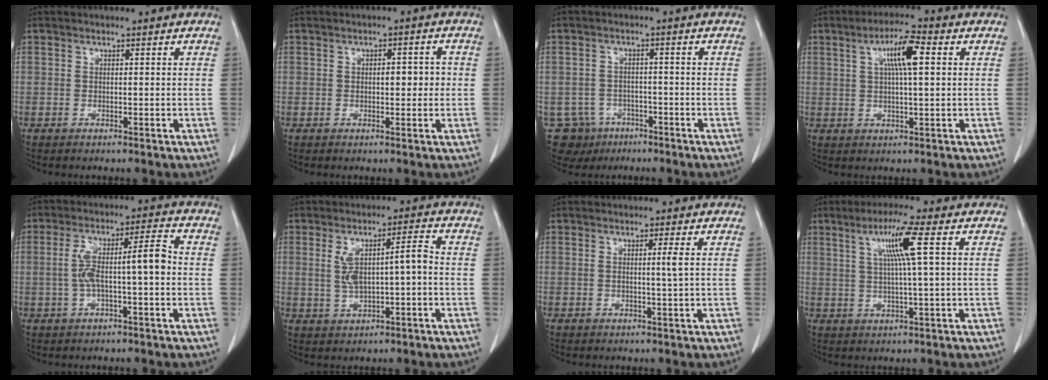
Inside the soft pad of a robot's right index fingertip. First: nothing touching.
{"total": 3.2, "force": [0.2, 1.5, 2.9], "torque": [-0.038, 0.009, 0.003]}
{"total": 6.6, "force": [-3.4, 5.6, 0.1], "torque": [0.000, 0.009, -0.047]}
{"total": 7.1, "force": [2.1, 0.9, 6.7], "torque": [-0.118, 0.011, 0.034]}
{"total": 8.2, "force": [-0.7, 1.3, 8.1], "torque": [-0.150, 0.031, -0.012]}
{"total": 6.8, "force": [0.0, 1.6, 6.6], "torque": [-0.125, 0.021, 0.007]}
{"total": 1.6, "force": [0.2, -0.6, 1.5], "torque": [-0.025, -0.003, 0.004]}
{"total": 7.3, "force": [2.4, -1.0, 6.9], "torque": [-0.124, 0.007, 0.044]}